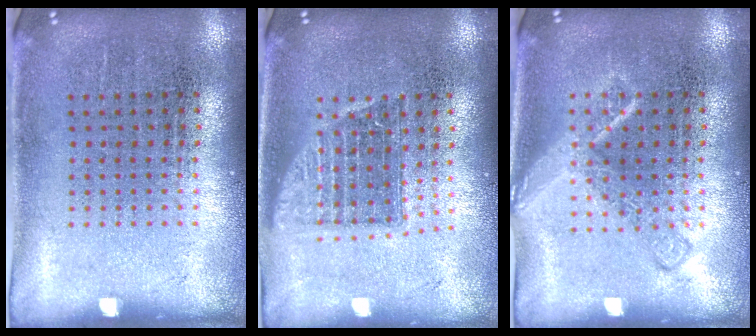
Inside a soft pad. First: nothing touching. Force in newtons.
{"total": 1.4, "press": 1.1, "slide": 0.8}
{"total": 2.1, "press": 2.1, "slide": 0.3}